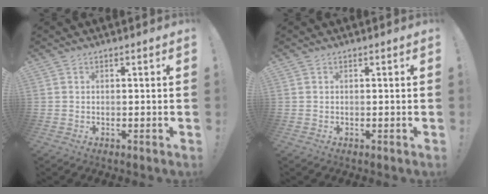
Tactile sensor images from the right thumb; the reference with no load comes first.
{"total": 0.0}